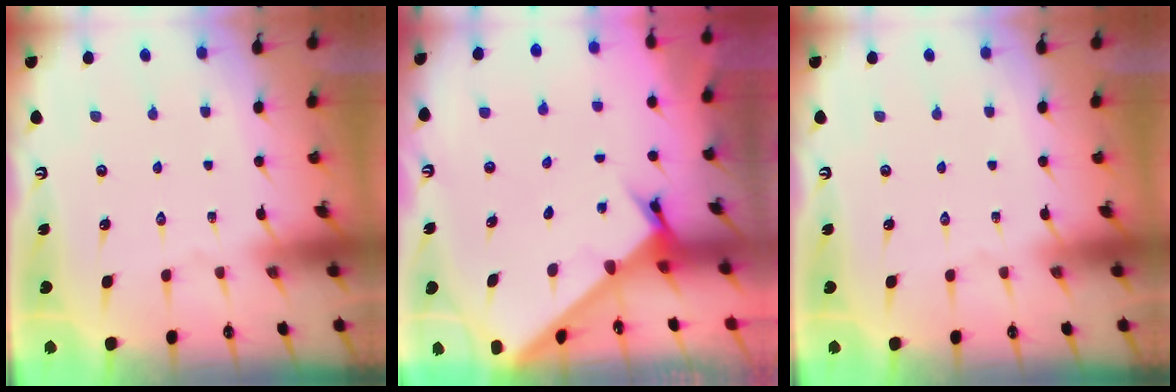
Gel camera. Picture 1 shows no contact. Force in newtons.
{"total": 2.5, "press": 2.5, "slide": 0.3}
{"total": 0.0}